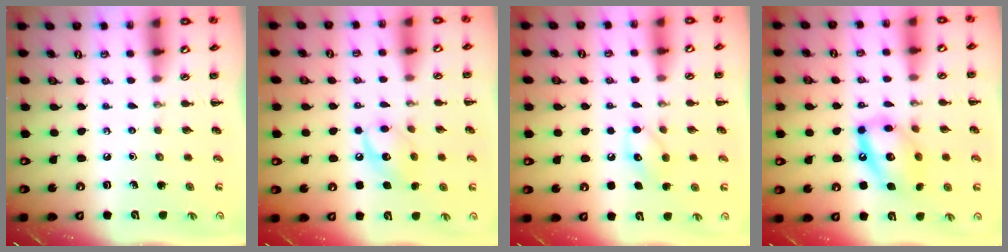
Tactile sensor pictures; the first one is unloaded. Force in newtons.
{"total": 10.1, "press": 10.0, "slide": 0.6}
{"total": 8.8, "press": 8.8, "slide": 1.2}
{"total": 13.8, "press": 13.6, "slide": 2.4}